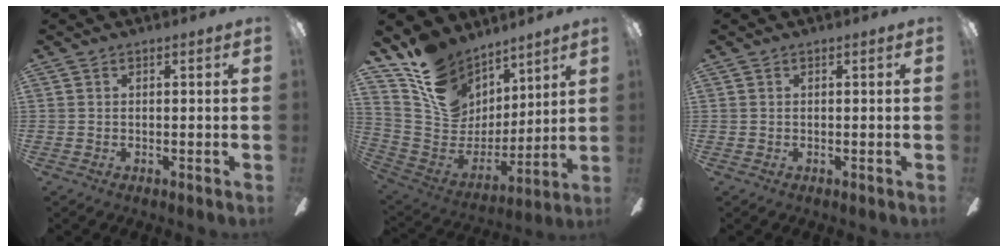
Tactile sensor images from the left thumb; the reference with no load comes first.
{"total": 16.4, "force": [10.6, 11.3, 5.4], "torque": [-0.113, -0.068, 0.207]}
{"total": 0.0}